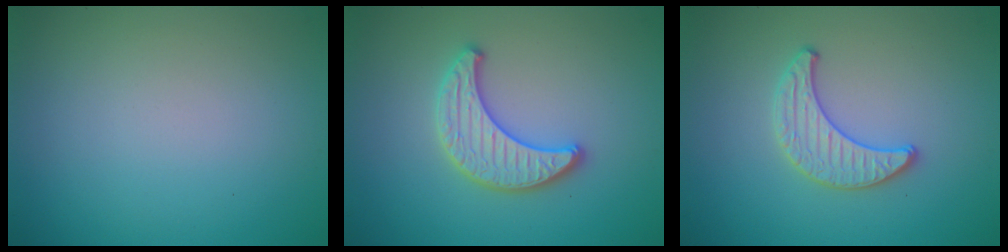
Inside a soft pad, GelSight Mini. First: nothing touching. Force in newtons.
{"total": 3.3, "press": 3.3, "slide": 0.3}
{"total": 2.0, "press": 2.0, "slide": 0.1}